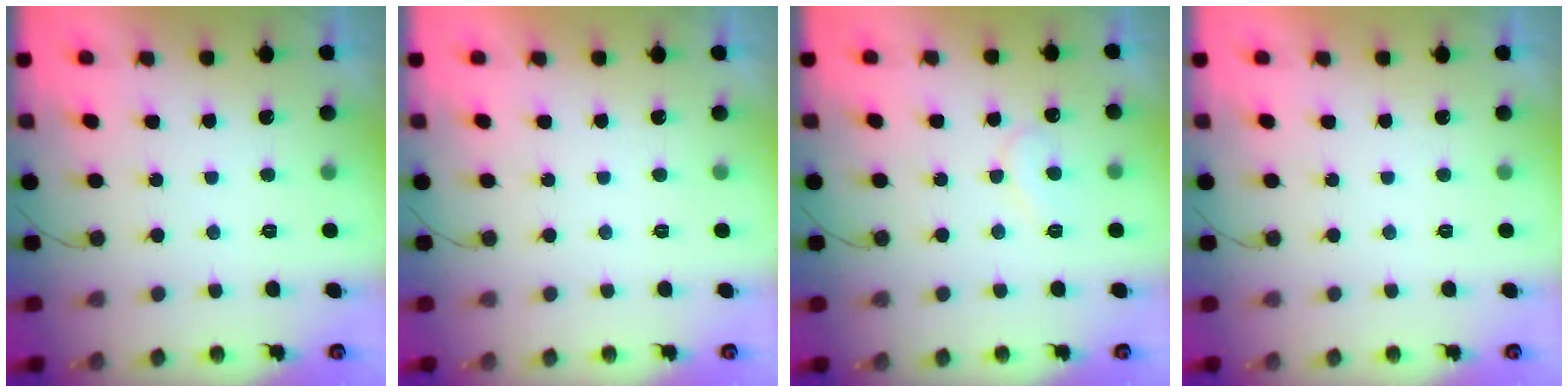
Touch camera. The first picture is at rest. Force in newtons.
{"total": 1.9, "press": 1.9, "slide": 0.0}
{"total": 7.5, "press": 7.4, "slide": 0.5}
{"total": 1.8, "press": 1.8, "slide": 0.1}